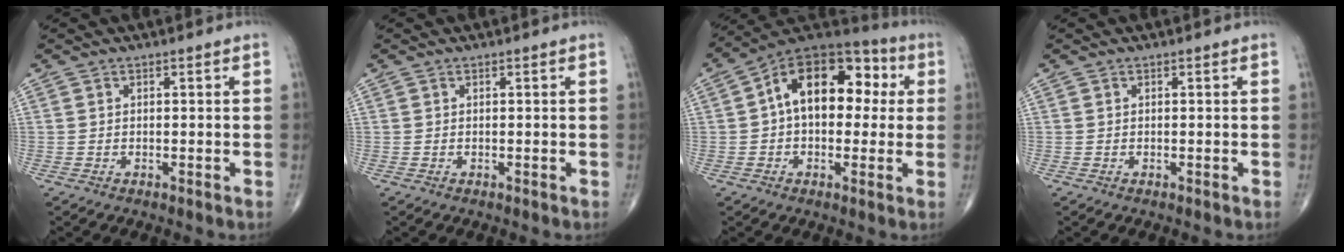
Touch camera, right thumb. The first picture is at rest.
{"total": 0.0}
{"total": 16.4, "force": [2.4, 10.4, 12.5], "torque": [-0.143, 0.043, 0.025]}
{"total": 0.0}